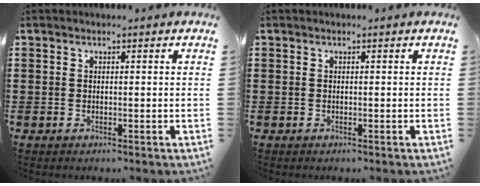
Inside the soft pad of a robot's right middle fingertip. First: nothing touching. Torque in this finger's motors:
{"motor_torque": [-0.55, -0.60, 0.31, 0.06]}